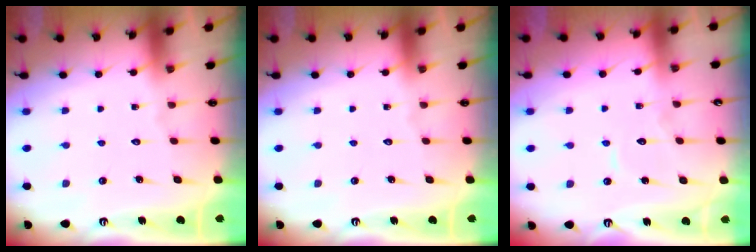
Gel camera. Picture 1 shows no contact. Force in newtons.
{"total": 0.0}
{"total": 6.1, "press": 6.1, "slide": 0.6}